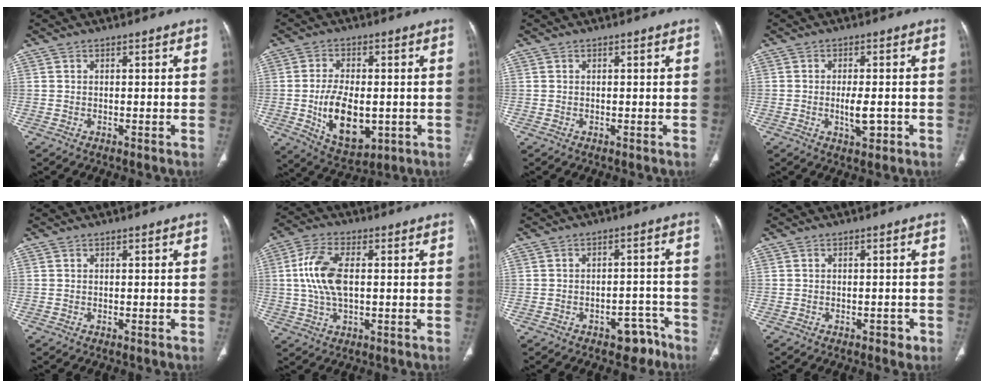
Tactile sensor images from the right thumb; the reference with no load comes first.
{"total": 12.4, "force": [-2.0, 6.9, 10.1], "torque": [-0.161, -0.006, -0.019]}
{"total": 0.0}
{"total": 4.4, "force": [-1.1, 1.8, 3.9], "torque": [-0.062, -0.001, -0.017]}
{"total": 0.0}
{"total": 10.0, "force": [0.8, 5.1, 8.6], "torque": [-0.186, 0.009, 0.015]}
{"total": 5.8, "force": [-4.0, 3.5, 2.3], "torque": [-0.005, 0.044, -0.051]}
{"total": 1.8, "force": [-1.0, 1.1, 0.9], "torque": [-0.005, 0.005, -0.013]}